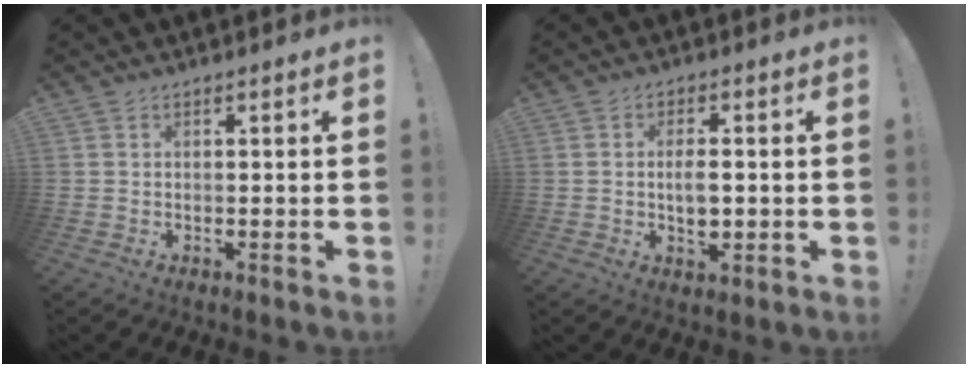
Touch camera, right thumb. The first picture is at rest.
{"total": 4.9, "force": [-0.2, 2.4, 4.2], "torque": [-0.064, 0.000, -0.008]}